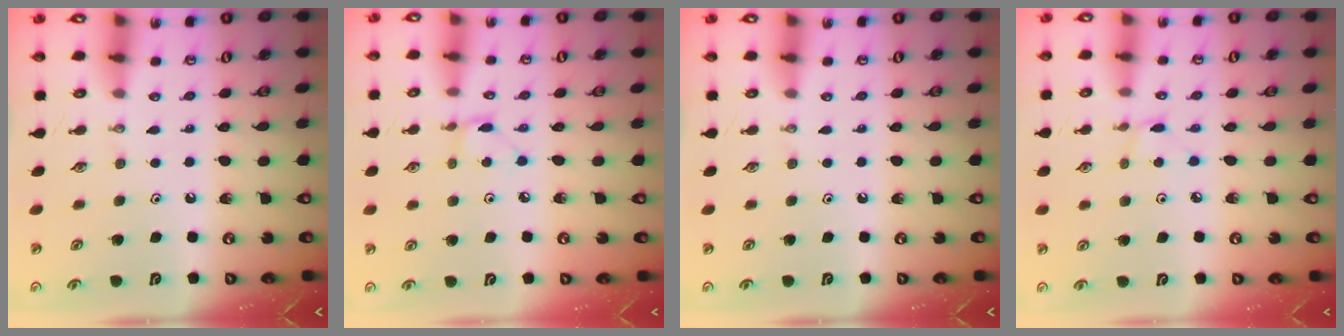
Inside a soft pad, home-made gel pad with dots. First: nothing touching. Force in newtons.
{"total": 2.5, "press": 2.5, "slide": 0.3}
{"total": 0.0}
{"total": 2.1, "press": 2.1, "slide": 0.2}